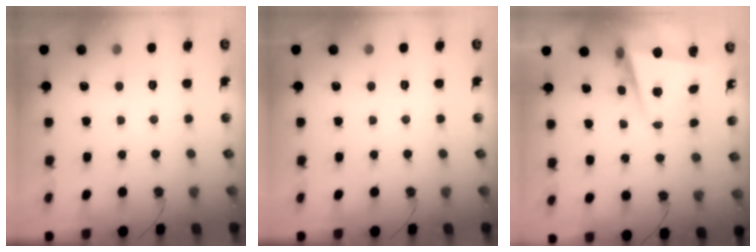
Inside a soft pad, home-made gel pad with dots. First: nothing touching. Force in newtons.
{"total": 0.0}
{"total": 6.4, "press": 6.1, "slide": 1.8}